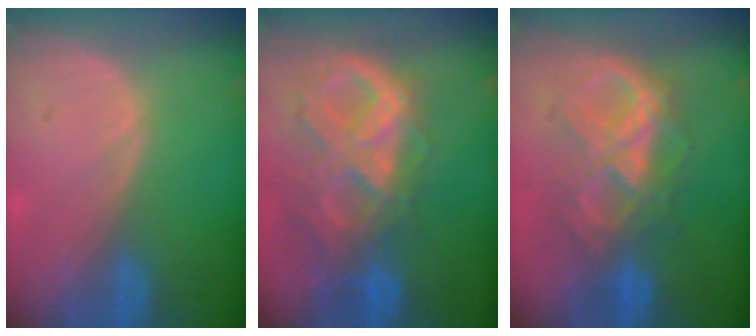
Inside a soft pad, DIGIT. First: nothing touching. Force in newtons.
{"total": 10.5, "press": 8.8, "slide": 5.8}
{"total": 7.9, "press": 7.9, "slide": 0.6}